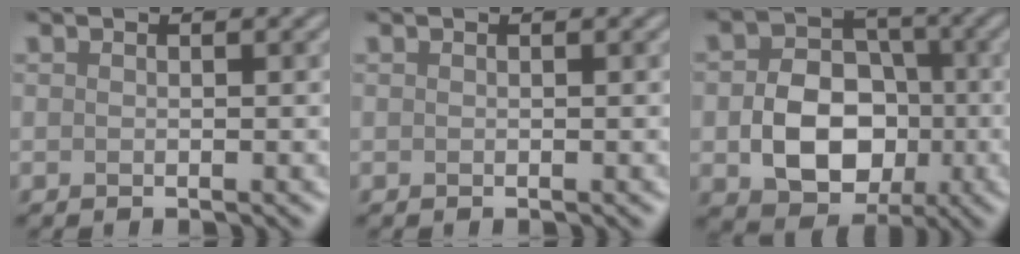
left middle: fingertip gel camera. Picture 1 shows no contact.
{"total": 0.0}
{"total": 7.5, "force": [-1.5, 5.7, 4.6], "torque": [-0.078, -0.004, -0.021]}